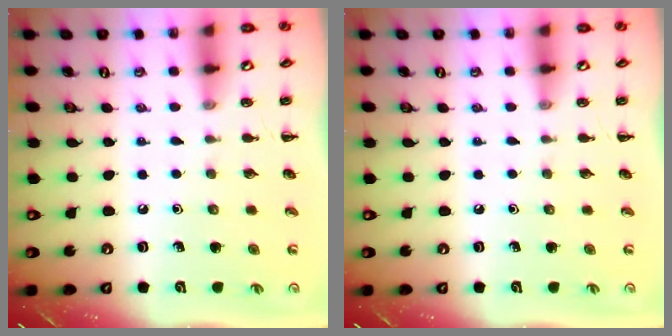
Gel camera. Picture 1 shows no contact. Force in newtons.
{"total": 0.0}